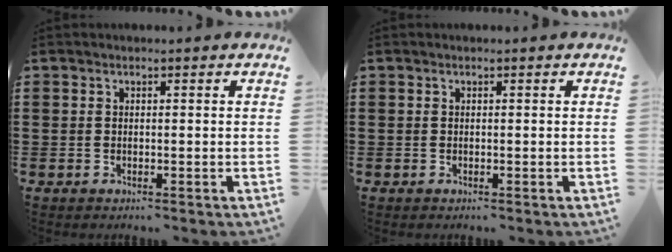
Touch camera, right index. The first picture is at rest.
{"total": 0.0}